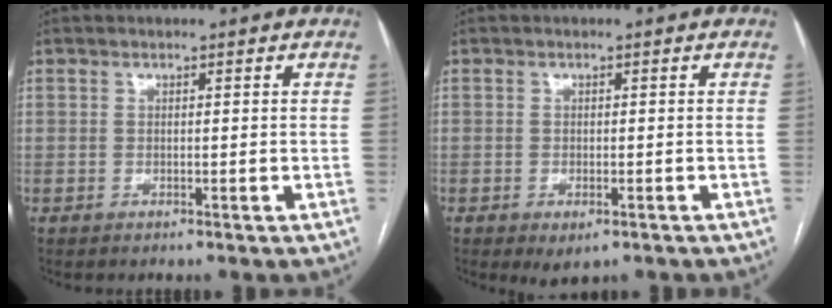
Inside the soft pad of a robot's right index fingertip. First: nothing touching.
{"total": 3.0, "force": [-1.7, 1.5, 2.0], "torque": [-0.028, -0.005, -0.013]}